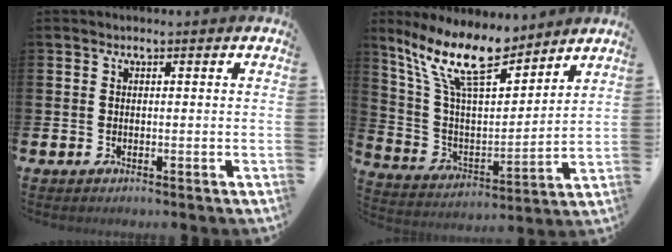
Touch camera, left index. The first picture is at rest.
{"total": 13.3, "force": [10.7, 3.7, 6.9], "torque": [-0.178, -0.043, 0.194]}